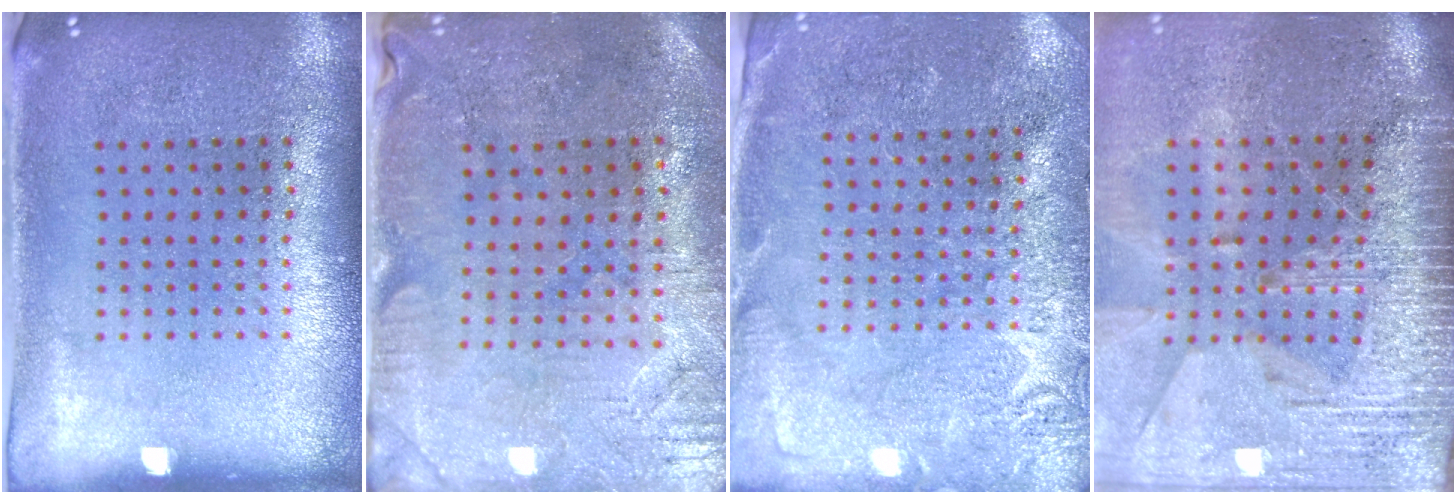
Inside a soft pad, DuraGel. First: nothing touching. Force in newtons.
{"total": 0.6, "press": 0.5, "slide": 0.3}
{"total": 2.8, "press": 2.8, "slide": 0.3}
{"total": 4.0, "press": 3.4, "slide": 2.0}